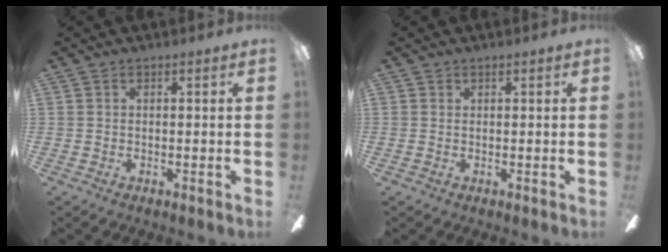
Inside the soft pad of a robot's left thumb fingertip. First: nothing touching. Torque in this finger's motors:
{"motor_torque": [0.00, 0.01, -0.10, -0.10, 0.00]}